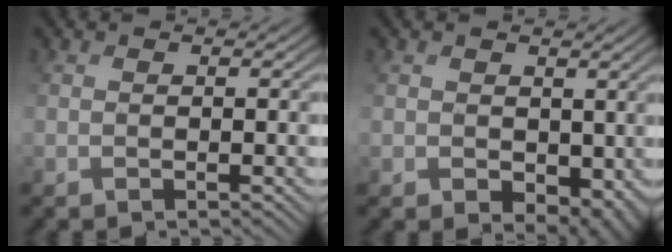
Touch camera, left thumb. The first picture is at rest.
{"total": 3.9, "force": [-0.1, 3.4, 1.9], "torque": [-0.046, -0.019, 0.003]}